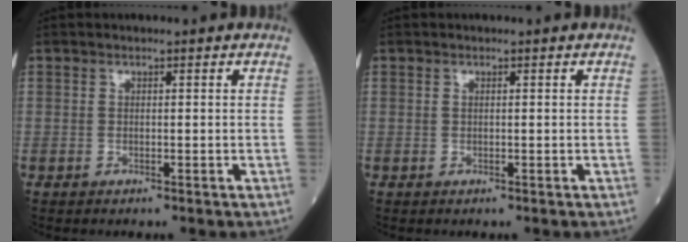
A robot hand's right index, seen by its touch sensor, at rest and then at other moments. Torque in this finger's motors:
{"motor_torque": [0.05, -0.01, -0.08, -0.01]}